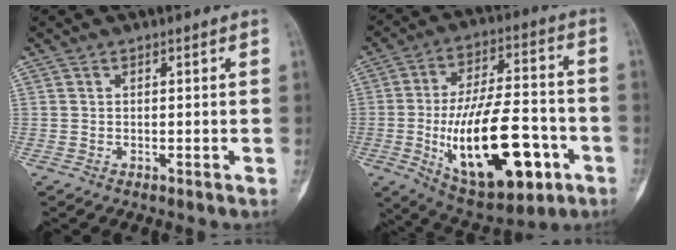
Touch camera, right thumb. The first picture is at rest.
{"total": 24.2, "force": [-7.1, 11.0, 20.3], "torque": [-0.328, 0.026, -0.094]}